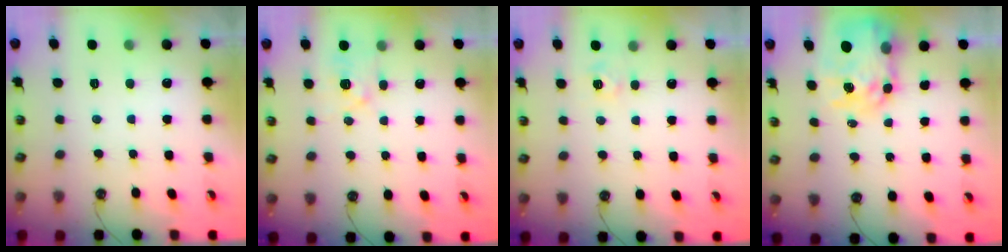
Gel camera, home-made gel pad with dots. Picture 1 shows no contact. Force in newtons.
{"total": 5.4, "press": 5.4, "slide": 0.5}
{"total": 3.6, "press": 3.6, "slide": 0.4}
{"total": 10.2, "press": 10.2, "slide": 1.0}